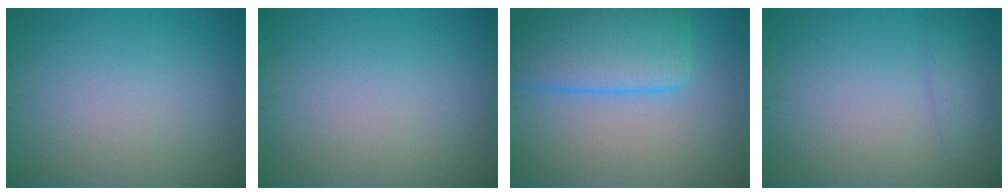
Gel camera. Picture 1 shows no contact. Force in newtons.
{"total": 0.0}
{"total": 8.1, "press": 8.1, "slide": 0.3}
{"total": 1.5, "press": 1.5, "slide": 0.0}